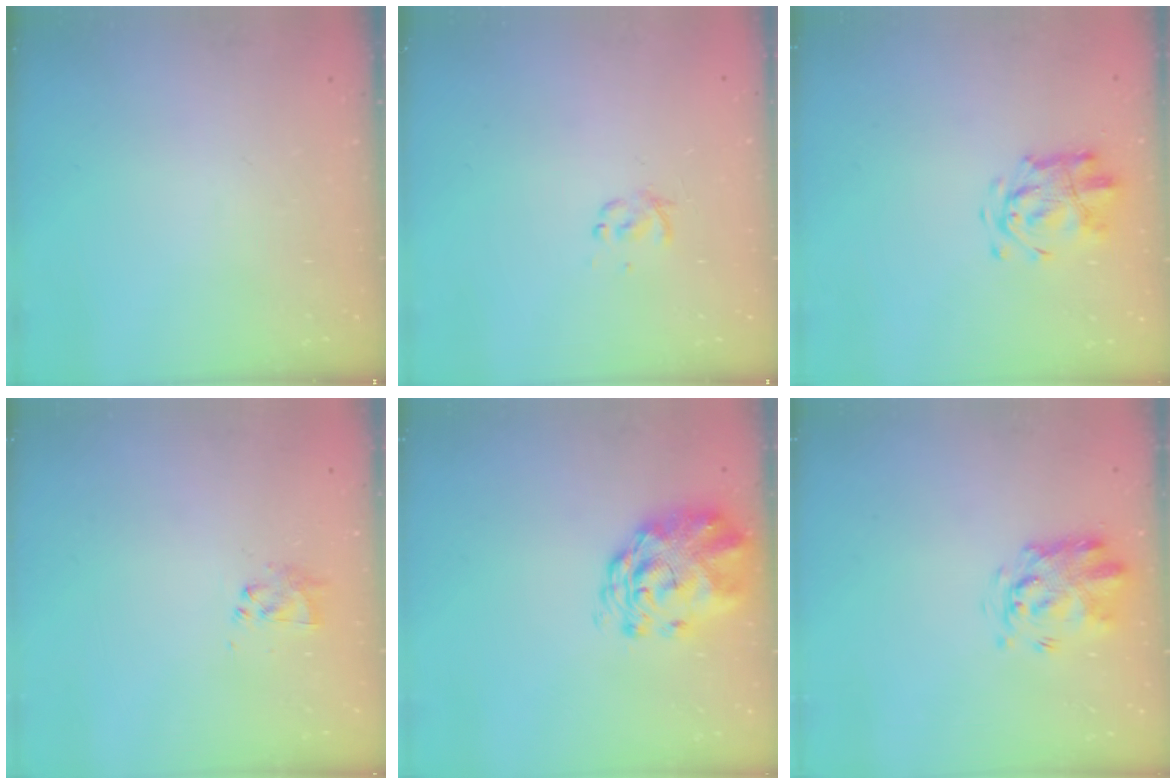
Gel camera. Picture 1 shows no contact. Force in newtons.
{"total": 0.9, "press": 0.9, "slide": 0.2}
{"total": 3.8, "press": 3.7, "slide": 0.4}
{"total": 3.0, "press": 2.8, "slide": 1.1}
{"total": 3.4, "press": 3.2, "slide": 1.1}
{"total": 3.4, "press": 3.3, "slide": 0.7}